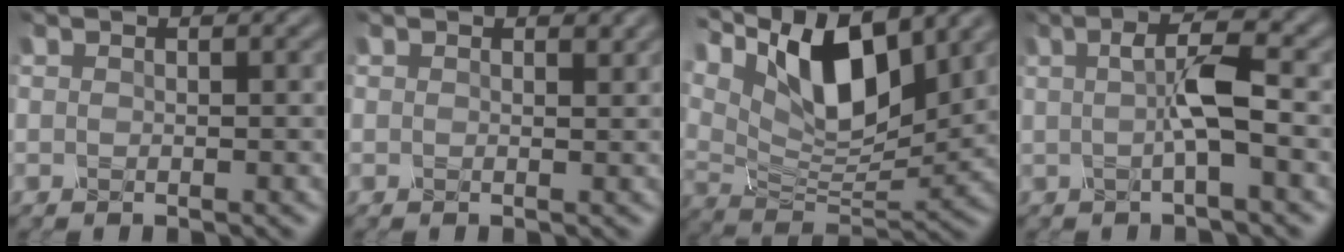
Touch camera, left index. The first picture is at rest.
{"total": 1.0, "force": [0.9, 0.3, 0.4], "torque": [-0.004, 0.002, 0.018]}
{"total": 10.5, "force": [5.0, 4.5, 8.1], "torque": [-0.142, 0.001, 0.094]}
{"total": 3.7, "force": [-0.5, 0.6, 3.6], "torque": [-0.066, 0.006, -0.012]}